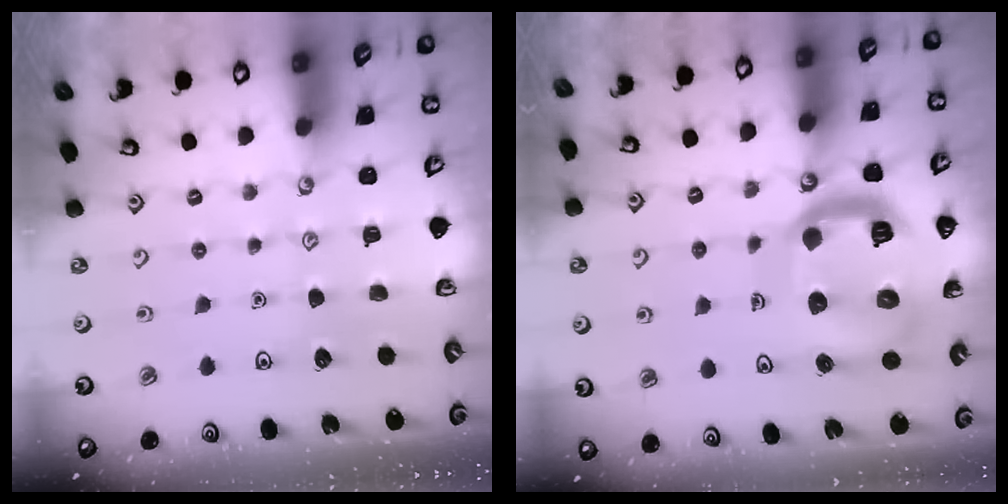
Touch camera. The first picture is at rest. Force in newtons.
{"total": 19.8, "press": 19.7, "slide": 2.1}